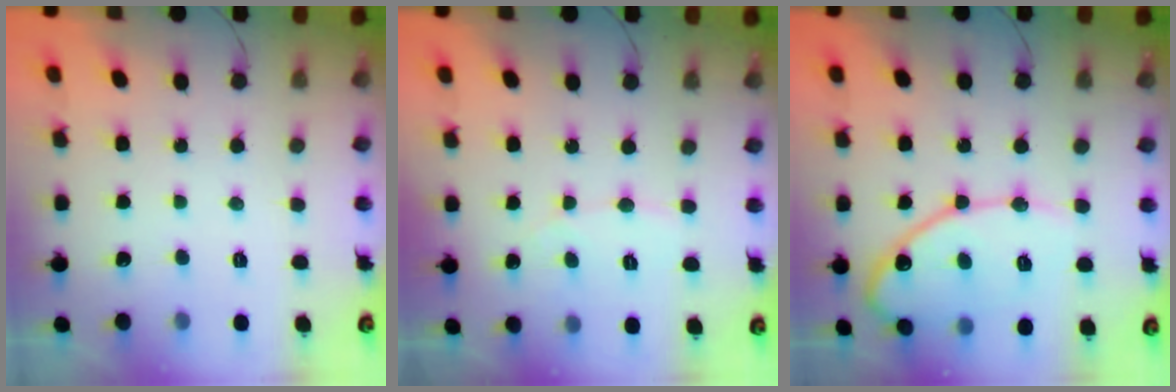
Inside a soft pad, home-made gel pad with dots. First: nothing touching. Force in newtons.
{"total": 4.0, "press": 4.0, "slide": 0.2}
{"total": 14.5, "press": 14.5, "slide": 0.9}